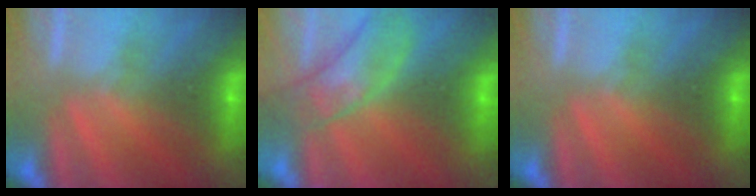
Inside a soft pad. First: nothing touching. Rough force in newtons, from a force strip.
{"total": 2.9}
{"total": 0.0}